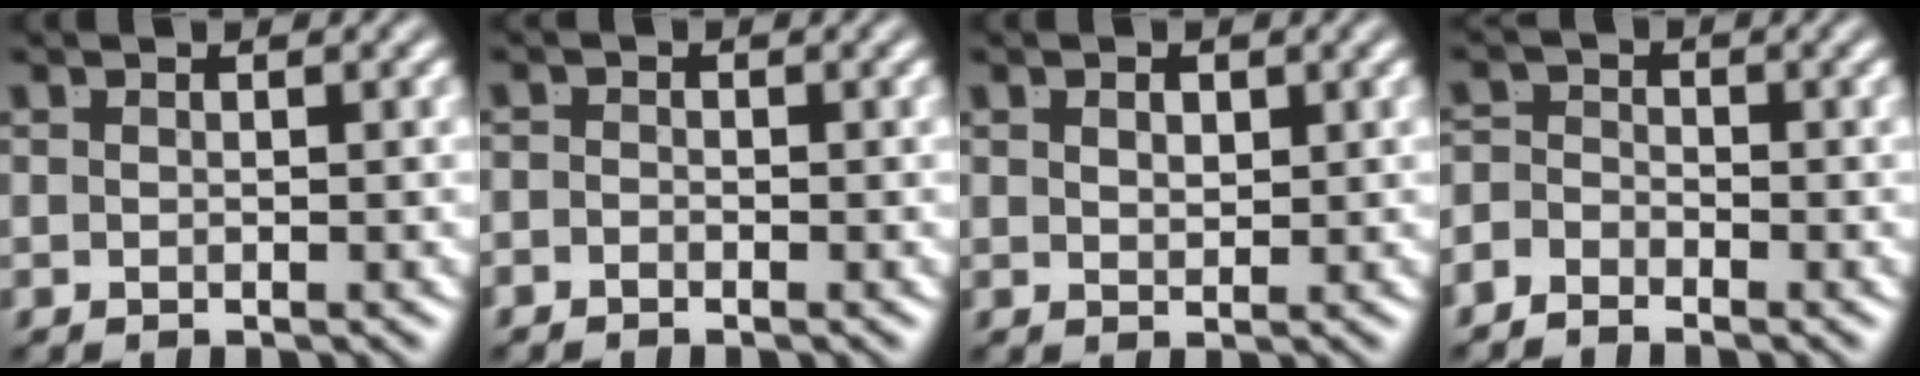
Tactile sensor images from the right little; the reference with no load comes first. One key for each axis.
{"total": 1.0, "fx": -1.0, "fy": 0.1, "fz": -0.1, "tx": 0.002, "ty": -0.011, "tz": -0.016}
{"total": 0.9, "fx": 0.5, "fy": -0.3, "fz": 0.7, "tx": -0.008, "ty": -0.013, "tz": 0.020}
{"total": 2.2, "fx": -1.9, "fy": 1.2, "fz": 0.4, "tx": -0.003, "ty": -0.019, "tz": -0.031}